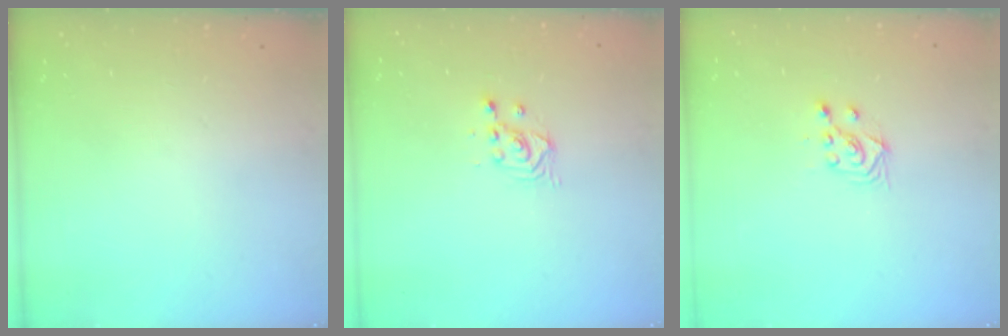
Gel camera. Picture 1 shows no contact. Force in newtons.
{"total": 2.5, "press": 2.5, "slide": 0.2}
{"total": 4.0, "press": 3.8, "slide": 1.1}